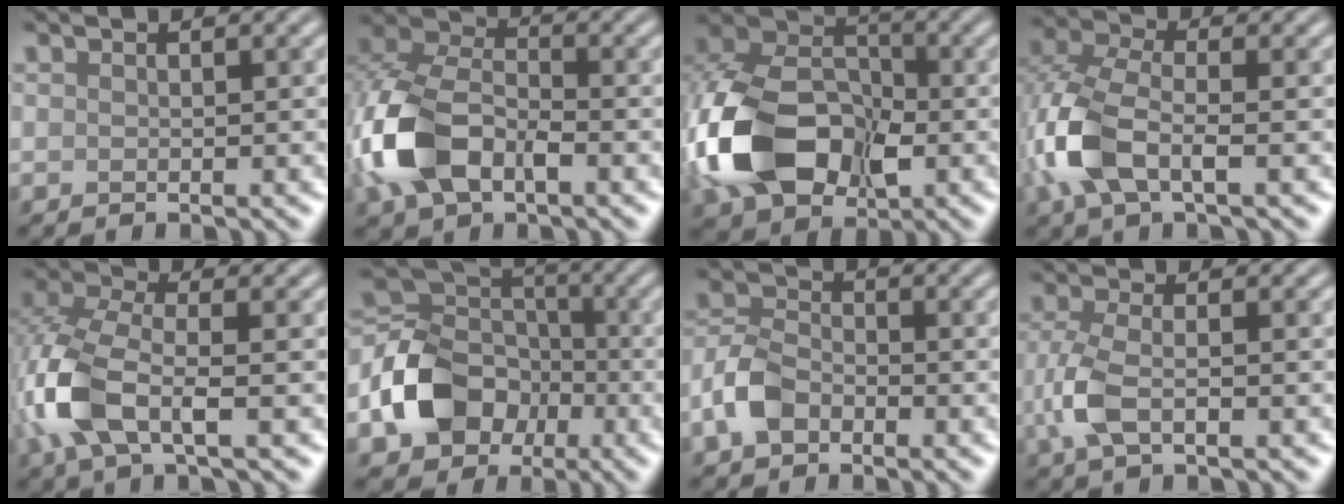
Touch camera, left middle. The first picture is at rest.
{"total": 8.9, "force": [-2.9, 5.4, 6.4], "torque": [-0.154, 0.008, -0.070]}
{"total": 12.9, "force": [-3.6, 8.8, 8.8], "torque": [-0.195, -0.010, -0.078]}
{"total": 6.5, "force": [-1.8, 3.3, 5.3], "torque": [-0.137, 0.006, -0.045]}
{"total": 7.1, "force": [-1.9, 3.4, 5.9], "torque": [-0.155, 0.006, -0.047]}
{"total": 9.2, "force": [-3.6, 7.2, 4.6], "torque": [-0.090, 0.002, -0.076]}
{"total": 4.4, "force": [-2.2, 2.9, 2.5], "torque": [-0.055, 0.009, -0.056]}
{"total": 3.8, "force": [-1.2, 1.7, 3.2], "torque": [-0.082, 0.001, -0.030]}